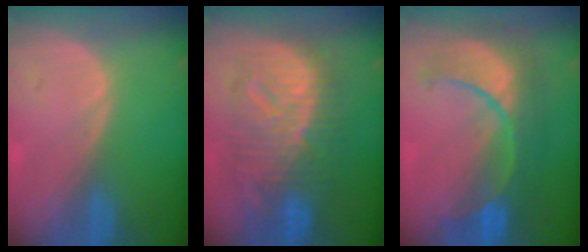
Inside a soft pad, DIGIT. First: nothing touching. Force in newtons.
{"total": 12.1, "press": 12.0, "slide": 1.2}
{"total": 9.6, "press": 9.6, "slide": 0.7}